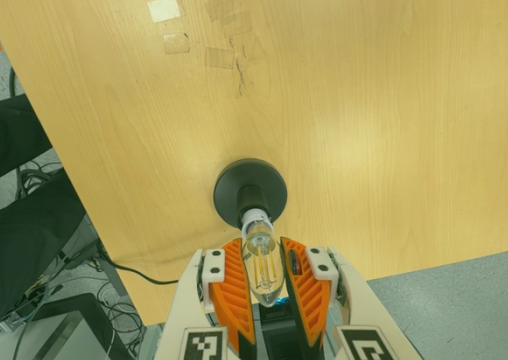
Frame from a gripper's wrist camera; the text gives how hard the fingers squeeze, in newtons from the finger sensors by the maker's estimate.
{"total": 12.3, "left": 12.5, "right": 12.2}